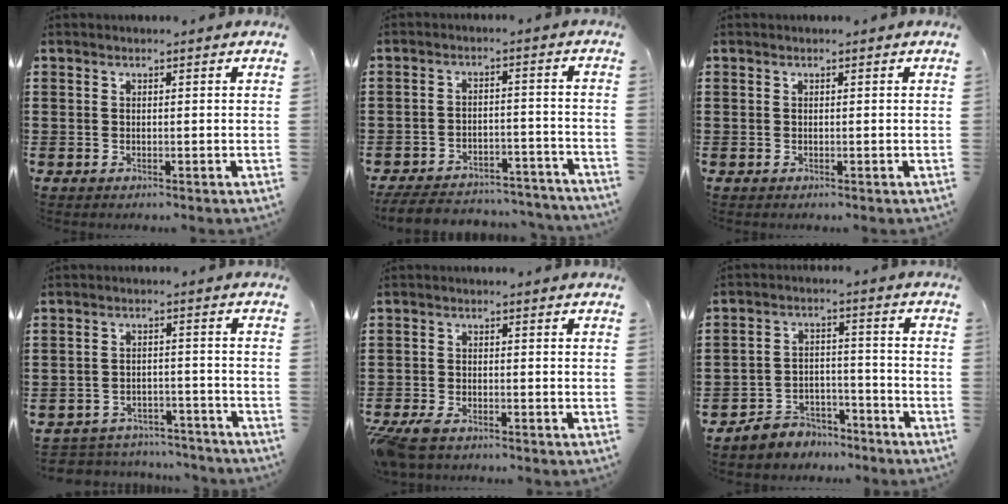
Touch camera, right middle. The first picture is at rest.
{"total": 6.2, "force": [-6.0, 0.7, 1.1], "torque": [-0.025, 0.009, -0.120]}
{"total": 0.0}
{"total": 4.3, "force": [-4.2, 0.5, -0.2], "torque": [-0.003, 0.004, -0.089]}
{"total": 2.8, "force": [-2.4, 0.8, 1.2], "torque": [-0.044, -0.006, -0.055]}
{"total": 5.2, "force": [-5.0, 1.6, -0.1], "torque": [-0.002, 0.015, -0.101]}